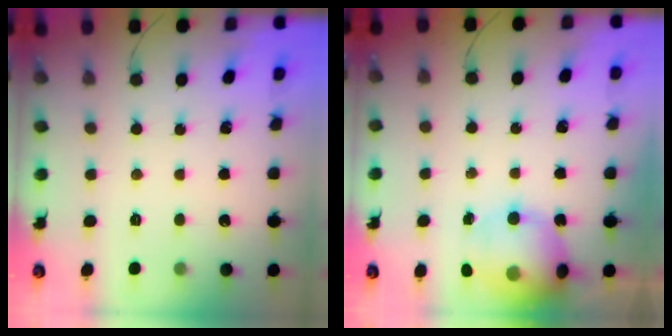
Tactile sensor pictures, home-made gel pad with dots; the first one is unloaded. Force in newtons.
{"total": 17.5, "press": 17.2, "slide": 3.5}